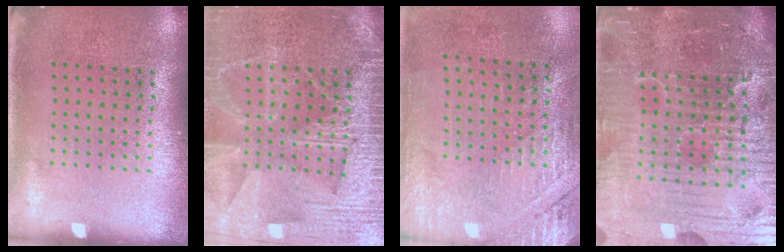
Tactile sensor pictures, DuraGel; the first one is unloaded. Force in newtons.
{"total": 6.5, "press": 6.4, "slide": 0.9}
{"total": 2.7, "press": 2.5, "slide": 1.1}
{"total": 6.9, "press": 6.2, "slide": 3.1}